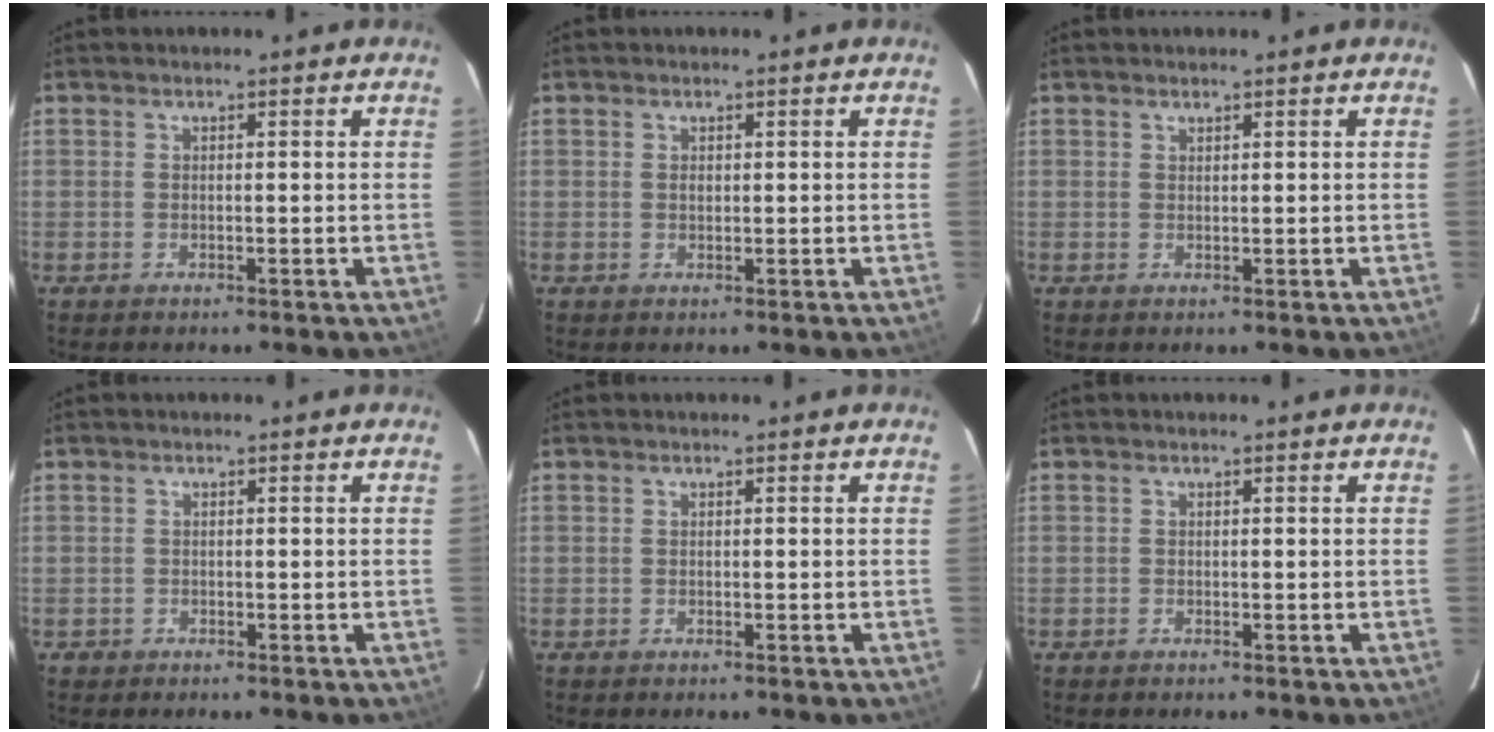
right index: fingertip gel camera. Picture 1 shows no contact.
{"total": 0.6, "force": [0.2, 0.5, 0.3], "torque": [-0.005, 0.002, 0.005]}
{"total": 0.5, "force": [0.5, 0.1, 0.0], "torque": [0.000, 0.001, 0.010]}
{"total": 1.1, "force": [-0.5, 1.0, 0.0], "torque": [-0.002, 0.003, -0.006]}
{"total": 0.0}
{"total": 0.0}